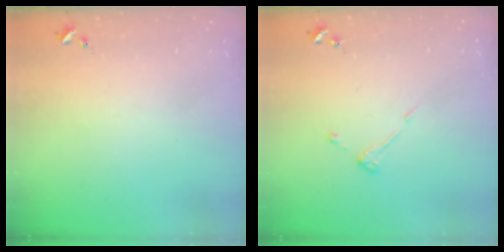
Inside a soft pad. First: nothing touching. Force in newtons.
{"total": 4.7, "press": 4.7, "slide": 0.6}